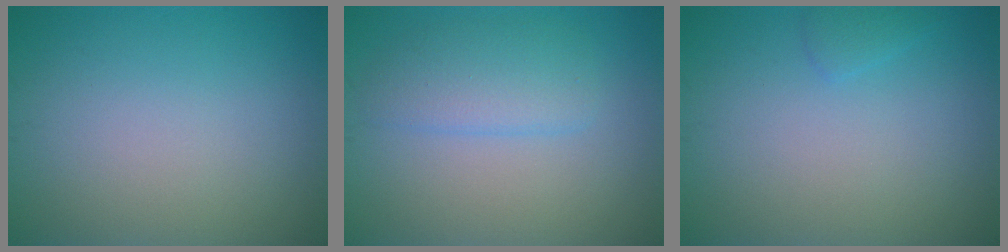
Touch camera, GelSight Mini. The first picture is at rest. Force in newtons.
{"total": 3.0, "press": 3.0, "slide": 0.2}
{"total": 0.9, "press": 0.9, "slide": 0.1}